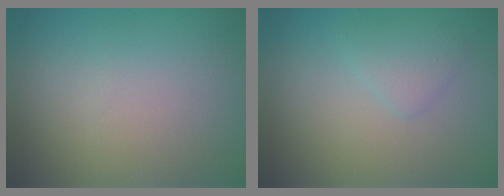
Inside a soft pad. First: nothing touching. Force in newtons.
{"total": 1.6, "press": 1.6, "slide": 0.1}